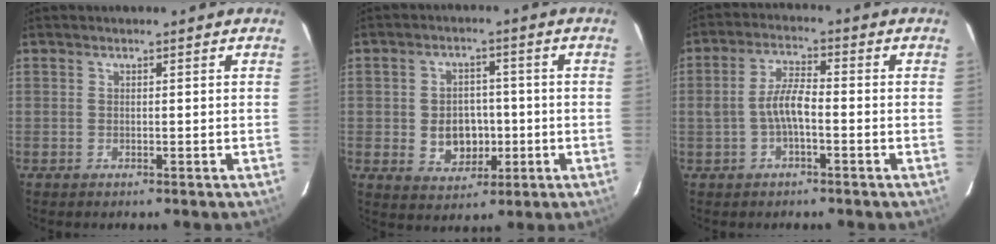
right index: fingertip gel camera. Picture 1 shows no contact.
{"total": 7.4, "force": [-1.1, 6.0, 4.2], "torque": [-0.089, 0.009, -0.003]}
{"total": 5.4, "force": [-1.5, 1.6, 4.9], "torque": [-0.099, 0.011, -0.027]}